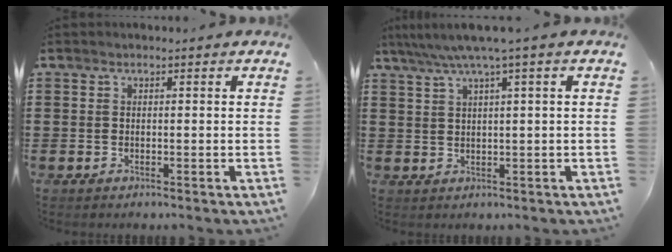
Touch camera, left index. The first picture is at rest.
{"total": 3.7, "force": [2.0, -0.5, 3.1], "torque": [-0.063, -0.004, 0.032]}